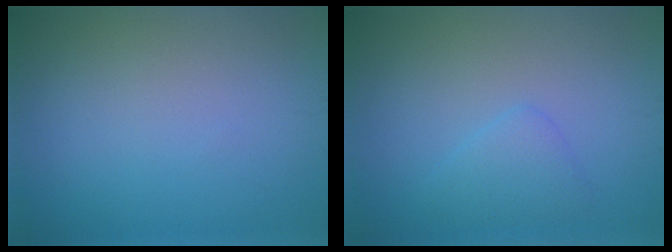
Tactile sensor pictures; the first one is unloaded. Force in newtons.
{"total": 1.8, "press": 1.8, "slide": 0.2}